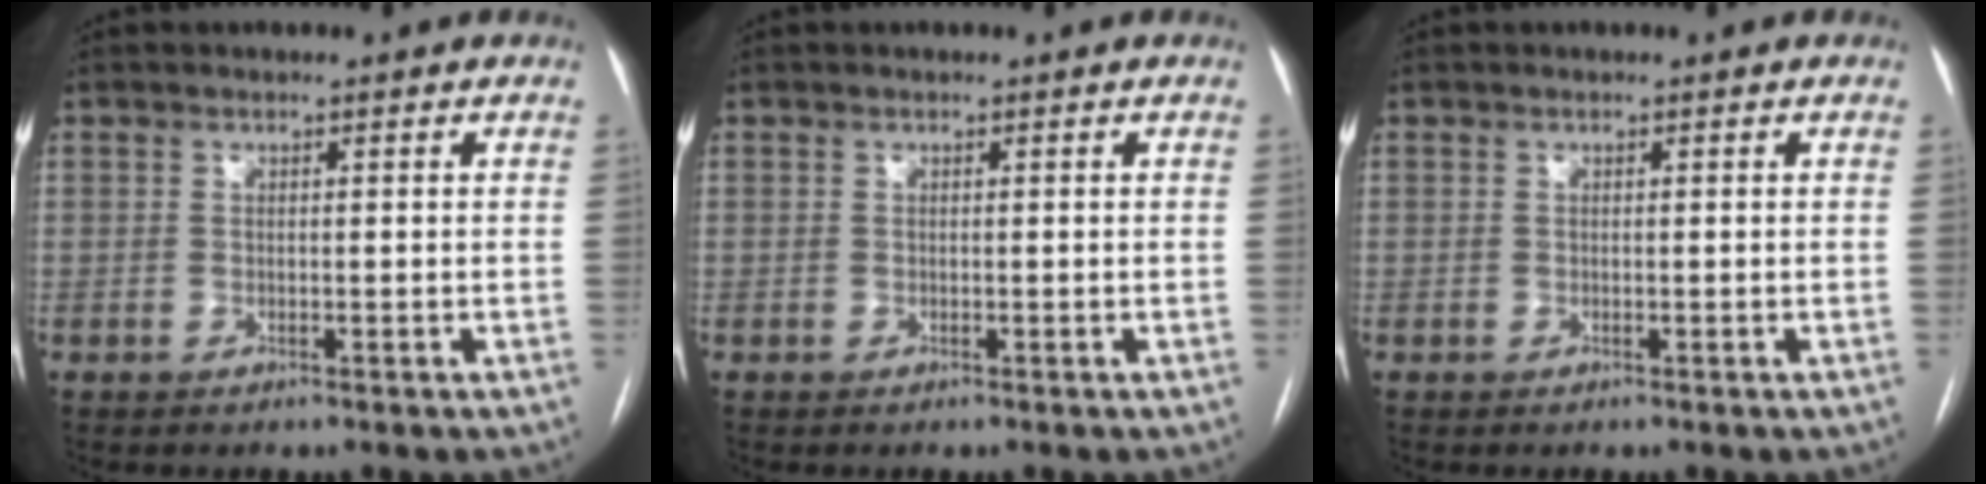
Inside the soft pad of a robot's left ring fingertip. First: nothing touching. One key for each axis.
{"total": 0.0}
{"total": 0.0}